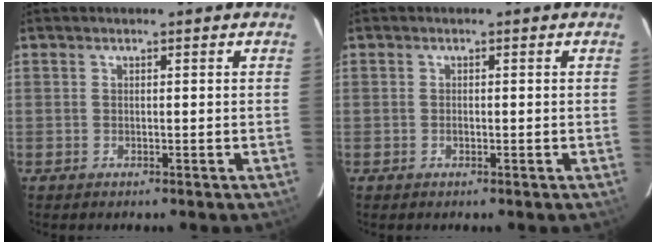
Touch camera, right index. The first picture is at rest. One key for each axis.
{"total": 0.5, "fx": -0.2, "fy": 0.3, "fz": 0.4, "tx": -0.005, "ty": 0.003, "tz": -0.004}